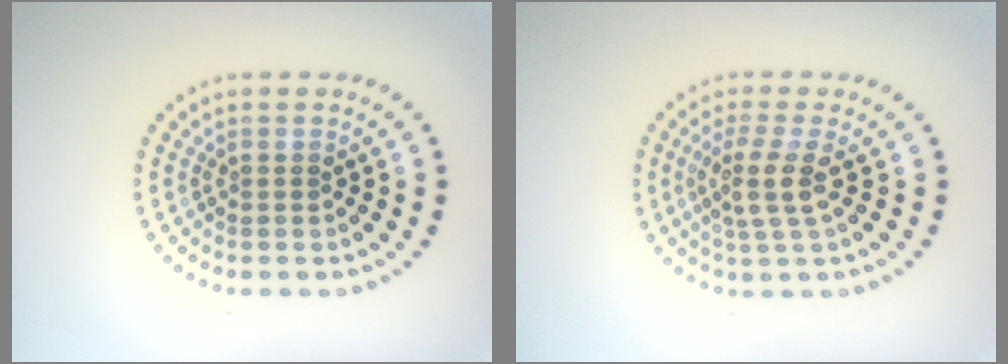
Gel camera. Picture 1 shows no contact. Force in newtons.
{"total": 2.9, "press": 2.3, "slide": 1.8}